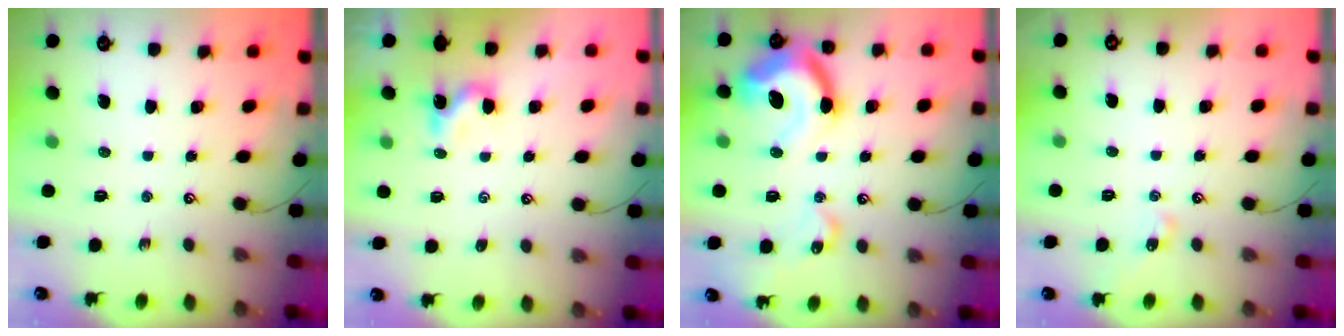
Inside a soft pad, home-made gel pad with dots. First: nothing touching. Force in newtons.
{"total": 1.2, "press": 1.2, "slide": 0.2}
{"total": 22.6, "press": 22.5, "slide": 2.4}
{"total": 5.2, "press": 5.1, "slide": 0.7}